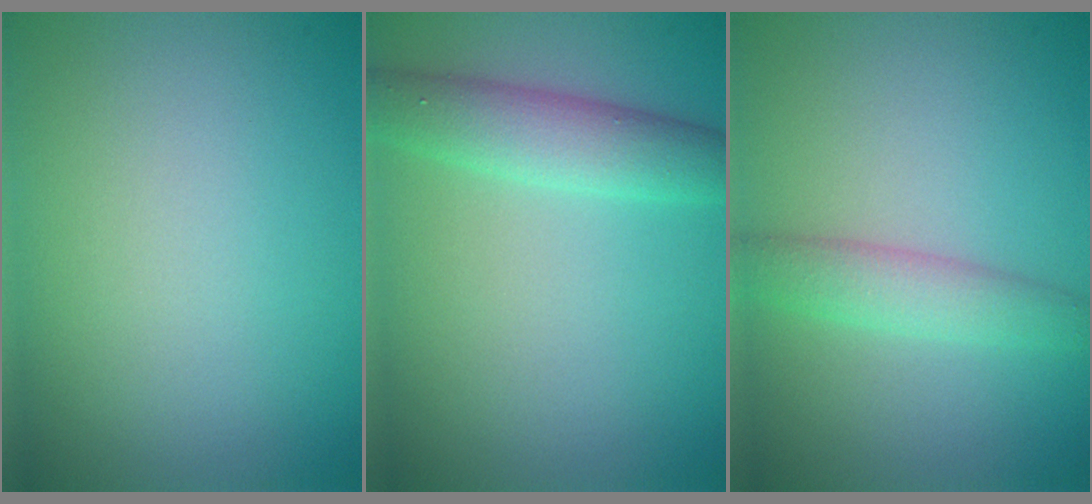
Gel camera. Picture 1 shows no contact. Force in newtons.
{"total": 3.9, "press": 3.9, "slide": 0.1}
{"total": 2.8, "press": 2.8, "slide": 0.1}